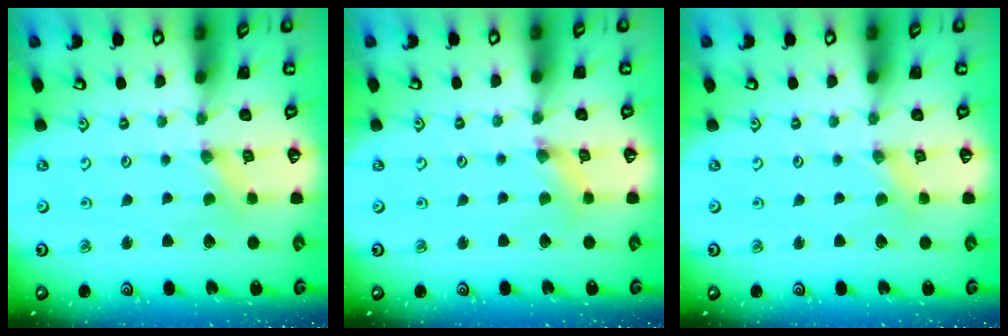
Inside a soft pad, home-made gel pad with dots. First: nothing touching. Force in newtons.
{"total": 2.4, "press": 2.4, "slide": 0.4}
{"total": 1.3, "press": 1.3, "slide": 0.2}